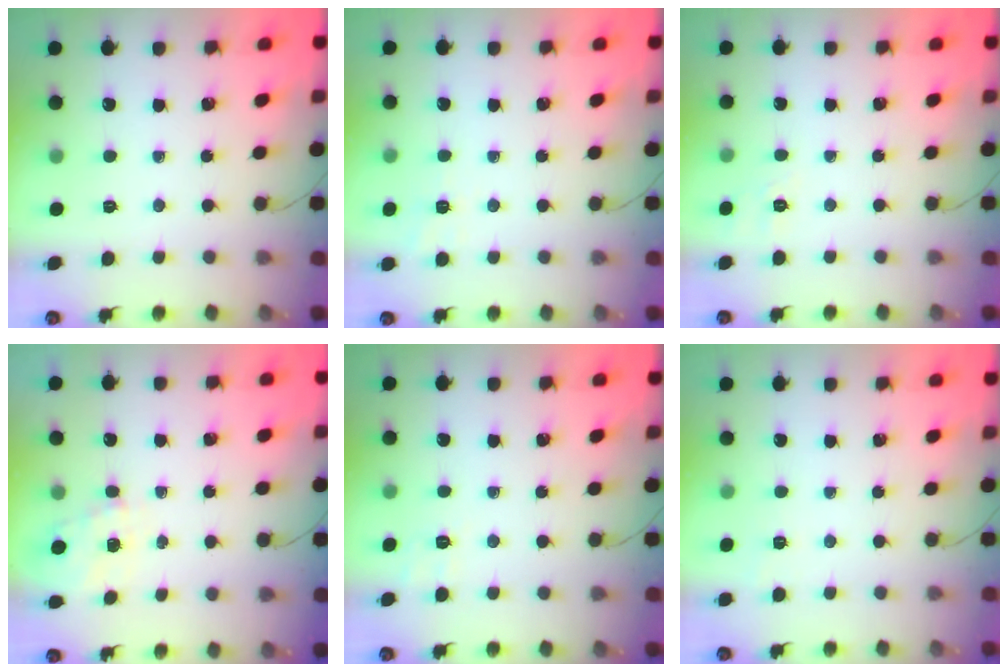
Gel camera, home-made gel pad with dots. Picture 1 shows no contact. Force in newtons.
{"total": 2.4, "press": 1.2, "slide": 2.0}
{"total": 7.0, "press": 6.7, "slide": 2.1}
{"total": 0.9, "press": 0.4, "slide": 0.8}
{"total": 2.4, "press": 1.7, "slide": 1.7}
{"total": 5.8, "press": 5.6, "slide": 1.4}